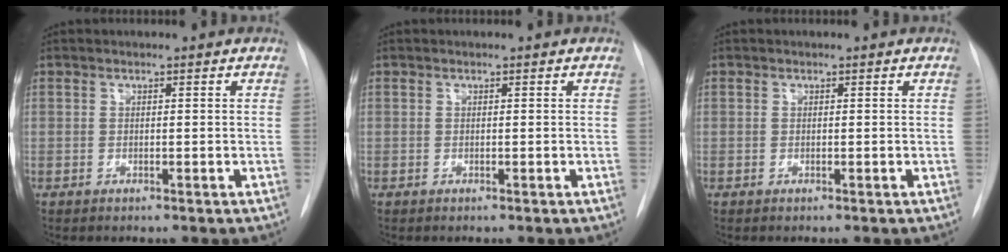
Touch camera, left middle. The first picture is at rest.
{"total": 0.0}
{"total": 0.0}